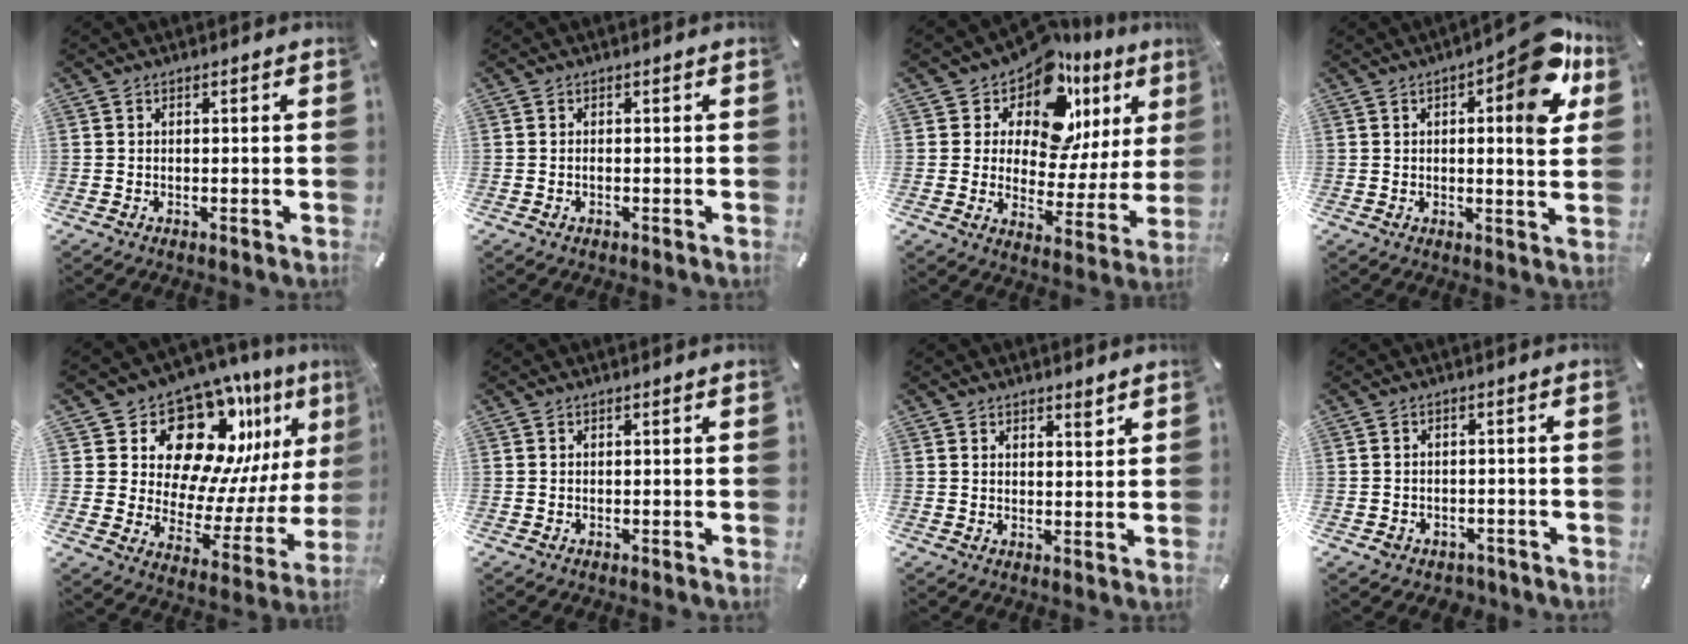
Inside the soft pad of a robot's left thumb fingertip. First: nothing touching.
{"total": 0.5, "force": [-0.2, 0.3, 0.4], "torque": [-0.009, -0.002, -0.005]}
{"total": 13.4, "force": [9.7, 7.5, 5.3], "torque": [-0.081, -0.093, 0.167]}
{"total": 13.6, "force": [5.9, 4.3, 11.5], "torque": [-0.121, -0.048, 0.084]}
{"total": 18.1, "force": [13.9, 9.5, 6.6], "torque": [-0.084, -0.133, 0.242]}
{"total": 0.0}
{"total": 2.5, "force": [2.0, 1.1, 0.9], "torque": [0.004, -0.017, 0.032]}
{"total": 2.6, "force": [-1.4, 2.1, 0.6], "torque": [-0.009, 0.006, -0.030]}